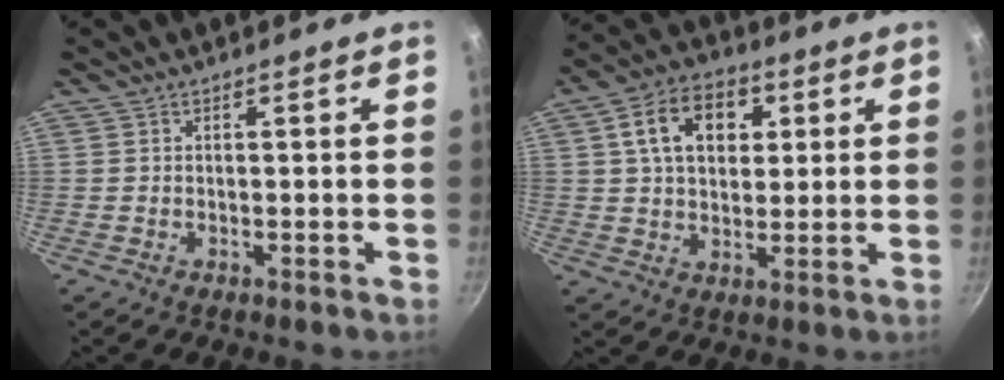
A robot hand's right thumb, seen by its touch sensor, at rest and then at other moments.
{"total": 11.7, "force": [3.4, 8.1, 7.8], "torque": [-0.104, 0.007, 0.046]}